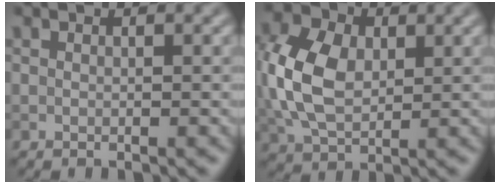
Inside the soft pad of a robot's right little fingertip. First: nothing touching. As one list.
[{"total": 8.3, "force": [0.7, 5.7, 6.0], "torque": [-0.152, 0.009, 0.010]}]